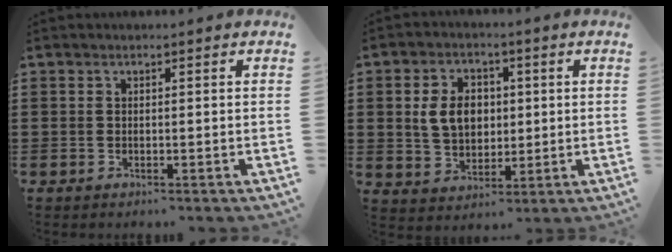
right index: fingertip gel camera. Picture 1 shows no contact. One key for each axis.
{"total": 7.0, "fx": 0.9, "fy": 5.3, "fz": 4.5, "tx": -0.108, "ty": 0.010, "tz": 0.009}